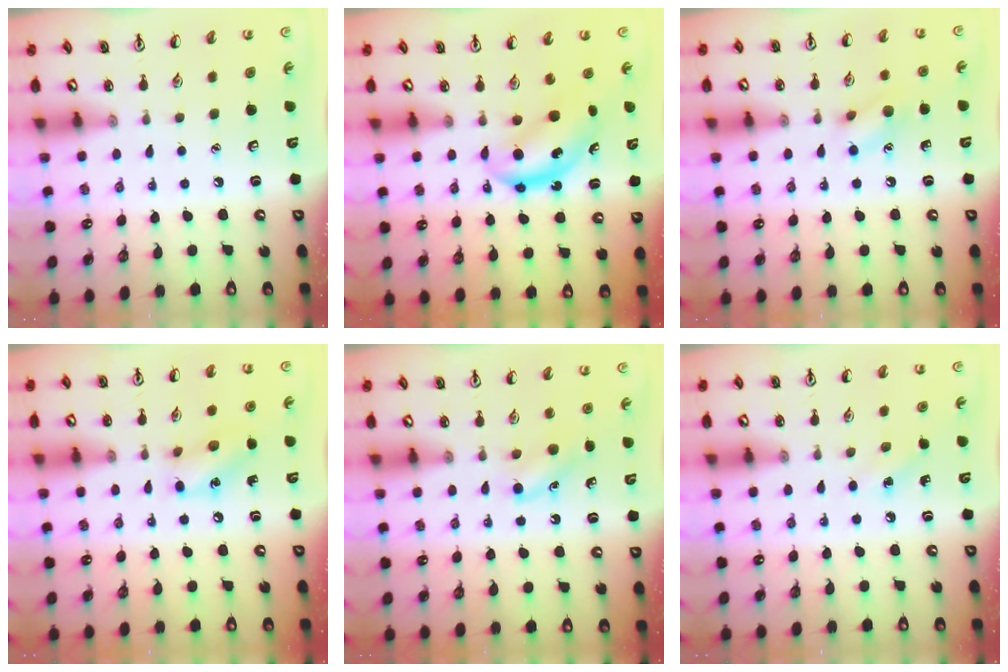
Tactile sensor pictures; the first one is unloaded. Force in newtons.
{"total": 5.9, "press": 5.8, "slide": 1.3}
{"total": 8.3, "press": 8.3, "slide": 0.7}
{"total": 9.6, "press": 9.5, "slide": 1.2}
{"total": 5.9, "press": 5.6, "slide": 1.9}
{"total": 6.3, "press": 5.9, "slide": 2.2}